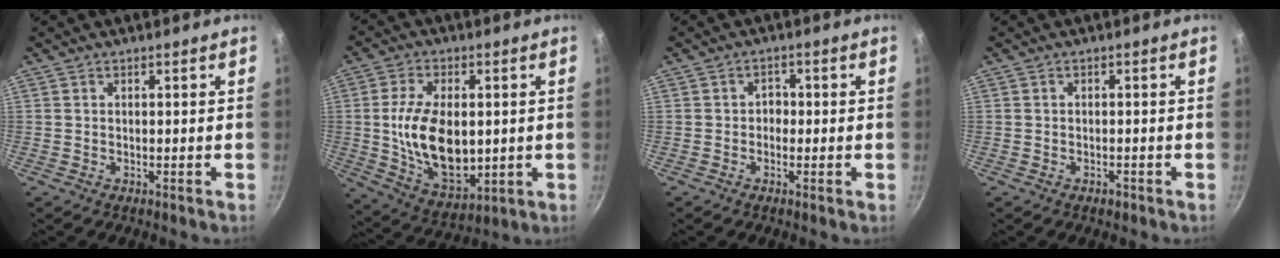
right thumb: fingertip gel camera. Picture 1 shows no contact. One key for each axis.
{"total": 16.6, "fx": 0.4, "fy": 9.8, "fz": 13.4, "tx": -0.215, "ty": -0.015, "tz": 0.020}
{"total": 2.2, "fx": -0.4, "fy": 1.8, "fz": 1.1, "tx": -0.005, "ty": 0.006, "tz": -0.011}
{"total": 1.3, "fx": -0.9, "fy": 0.7, "fz": 0.7, "tx": -0.012, "ty": 0.007, "tz": -0.011}